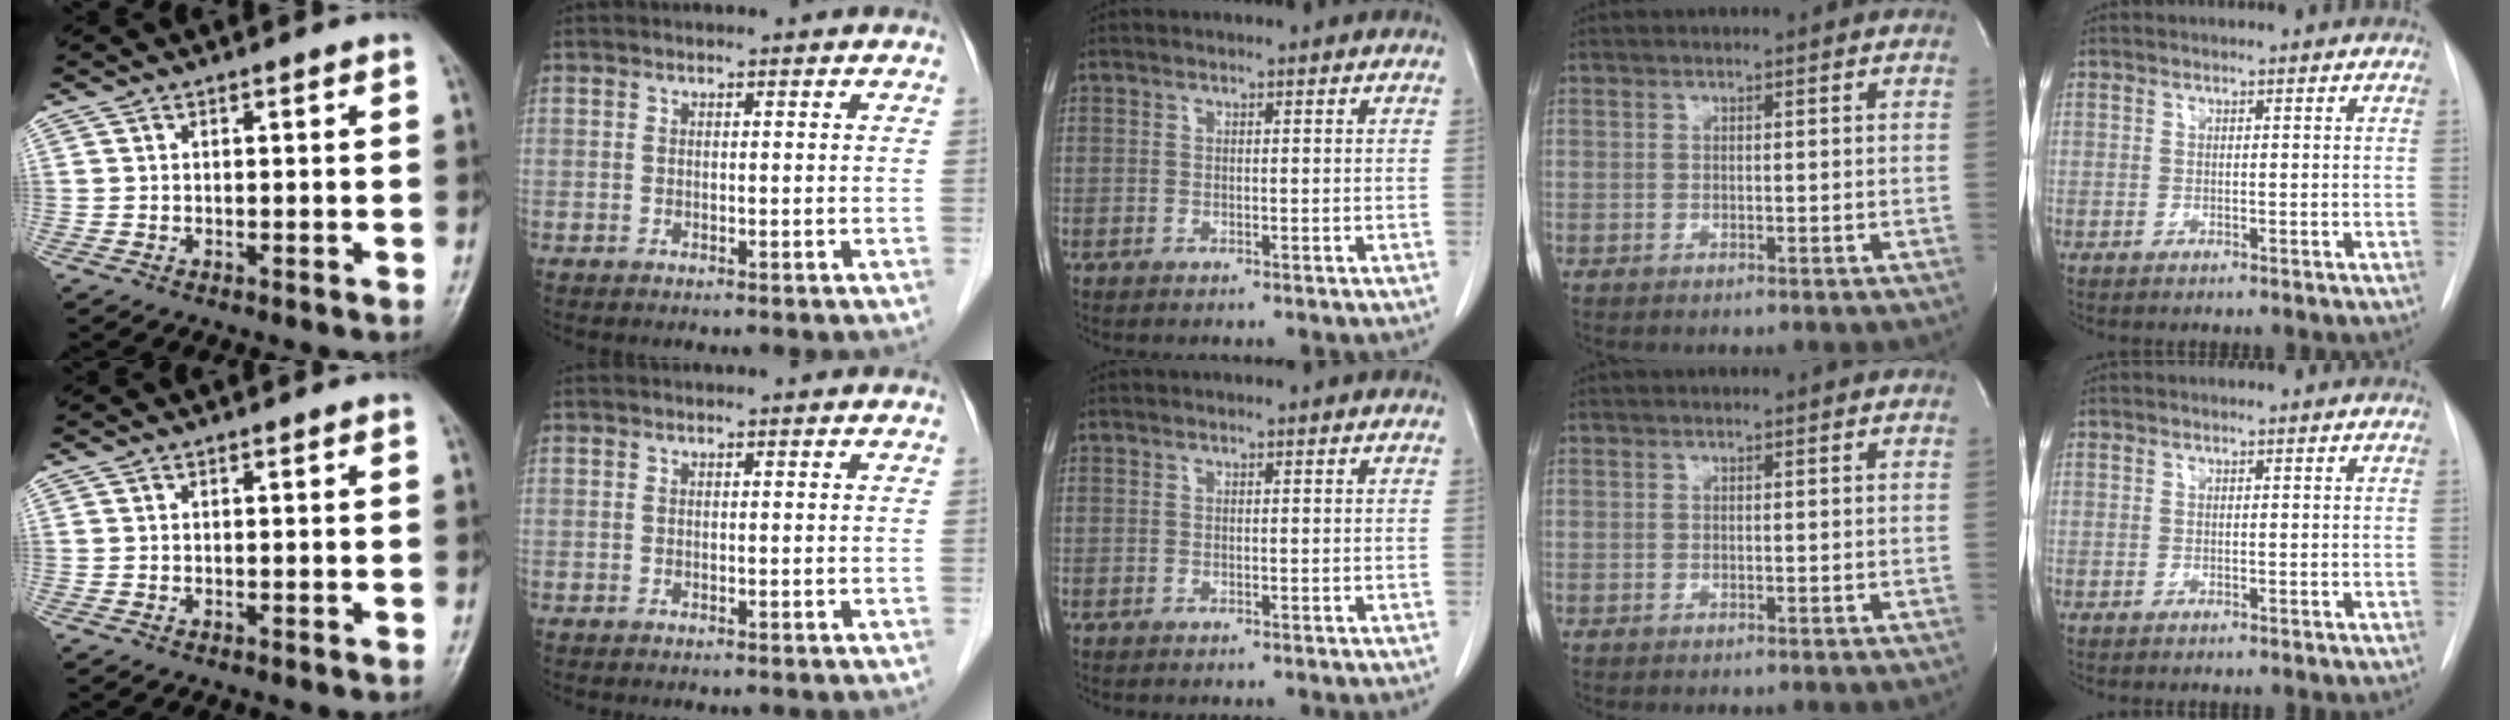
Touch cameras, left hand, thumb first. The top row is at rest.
{}